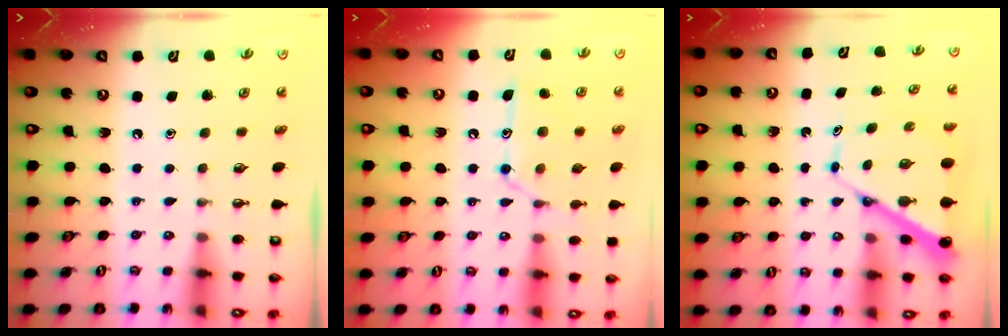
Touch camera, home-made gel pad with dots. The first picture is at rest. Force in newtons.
{"total": 13.7, "press": 13.7, "slide": 1.1}
{"total": 9.6, "press": 9.6, "slide": 0.9}